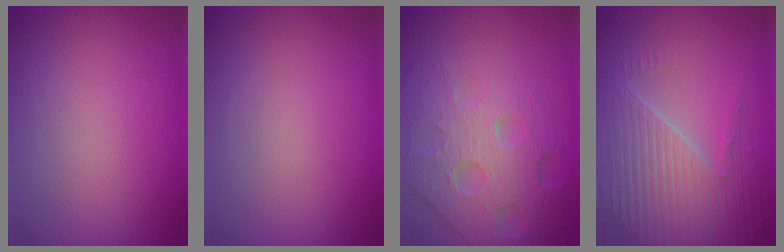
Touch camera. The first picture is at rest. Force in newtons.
{"total": 0.0}
{"total": 8.2, "press": 5.5, "slide": 6.0}
{"total": 7.5, "press": 5.3, "slide": 5.2}